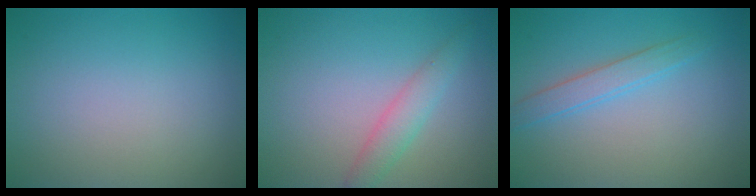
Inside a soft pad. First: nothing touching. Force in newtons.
{"total": 2.3, "press": 2.3, "slide": 0.1}
{"total": 2.1, "press": 2.1, "slide": 0.1}